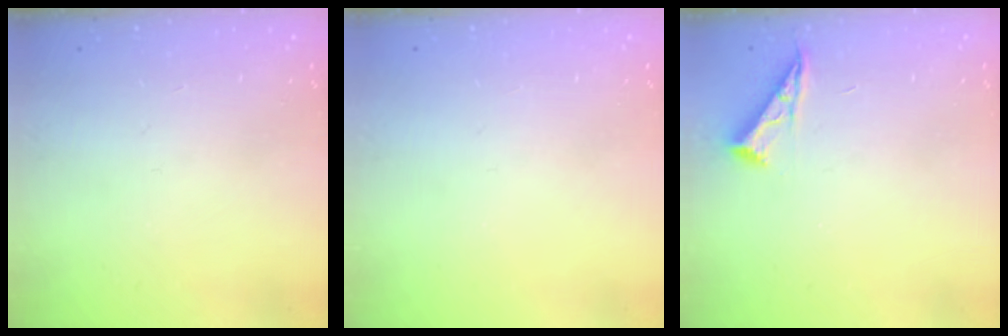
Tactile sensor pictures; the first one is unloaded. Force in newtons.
{"total": 0.0}
{"total": 5.0, "press": 5.0, "slide": 0.7}